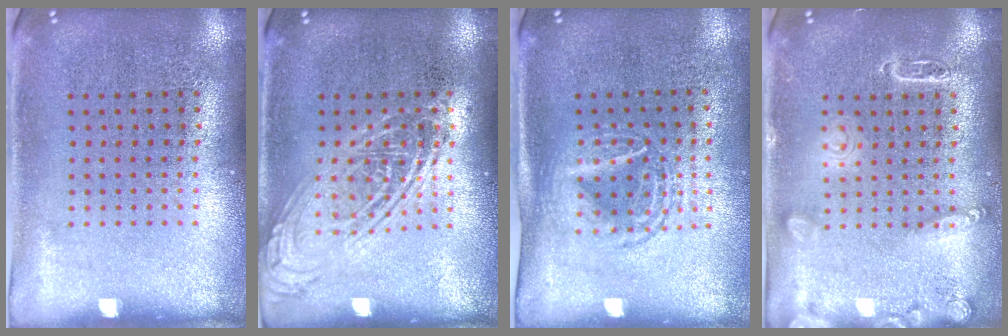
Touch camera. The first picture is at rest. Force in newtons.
{"total": 2.5, "press": 2.5, "slide": 0.3}
{"total": 1.6, "press": 1.3, "slide": 0.8}
{"total": 2.5, "press": 2.5, "slide": 0.3}